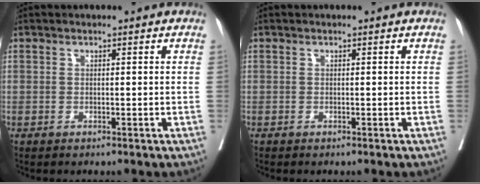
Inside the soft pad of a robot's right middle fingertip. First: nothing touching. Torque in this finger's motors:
{"motor_torque": [0.42, -0.37, 0.02, 0.02]}